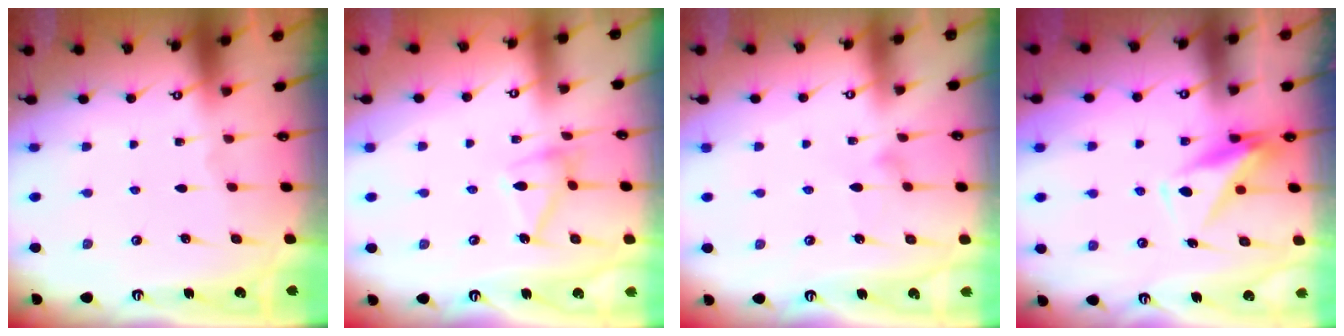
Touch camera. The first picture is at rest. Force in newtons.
{"total": 12.3, "press": 12.3, "slide": 0.2}
{"total": 4.1, "press": 4.1, "slide": 0.2}
{"total": 10.0, "press": 9.9, "slide": 1.7}